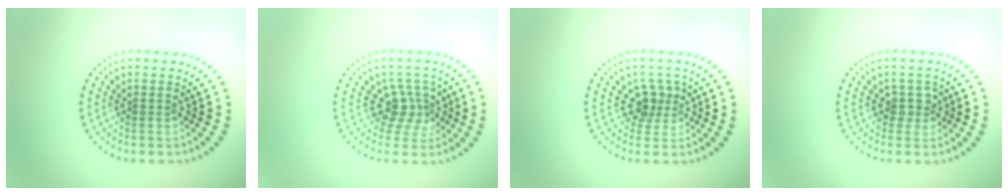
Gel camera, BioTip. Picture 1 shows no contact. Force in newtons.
{"total": 2.9, "press": 2.2, "slide": 1.9}
{"total": 2.4, "press": 1.8, "slide": 1.6}
{"total": 1.5, "press": 1.2, "slide": 0.9}